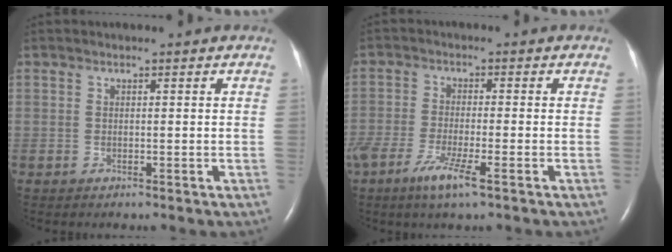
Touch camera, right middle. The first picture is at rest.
{"total": 5.9, "force": [-3.4, 0.4, 4.8], "torque": [-0.099, -0.015, -0.065]}